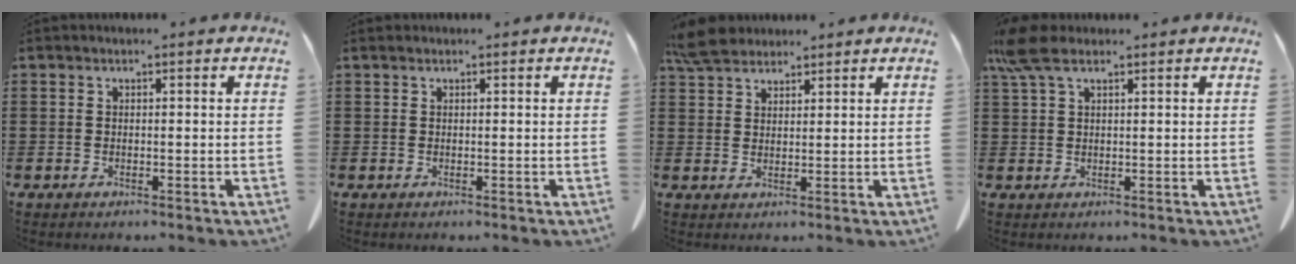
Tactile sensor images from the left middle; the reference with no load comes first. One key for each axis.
{"total": 0.0}
{"total": 5.0, "fx": 4.4, "fy": 1.6, "fz": 1.7, "tx": -0.047, "ty": -0.003, "tz": 0.087}
{"total": 5.1, "fx": 2.8, "fy": 1.8, "fz": 3.9, "tx": -0.099, "ty": -0.001, "tz": 0.049}